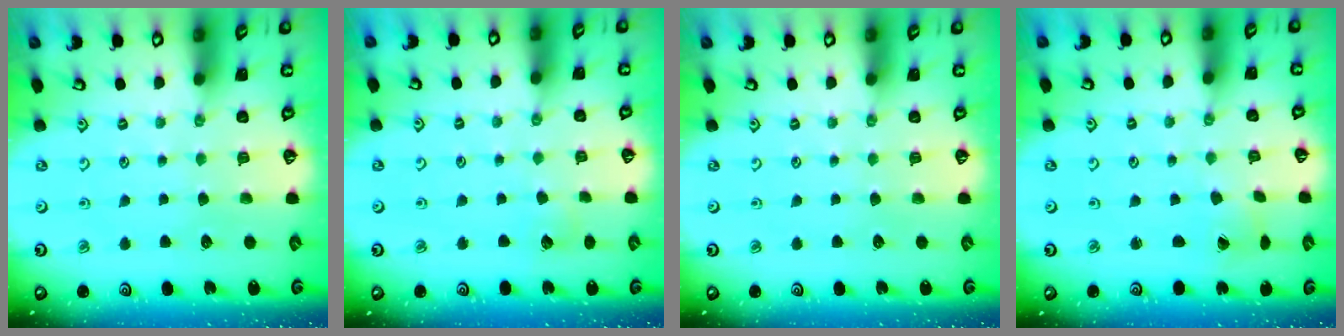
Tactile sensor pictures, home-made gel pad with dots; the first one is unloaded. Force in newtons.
{"total": 4.1, "press": 4.1, "slide": 0.5}
{"total": 0.0}
{"total": 1.6, "press": 1.6, "slide": 0.1}